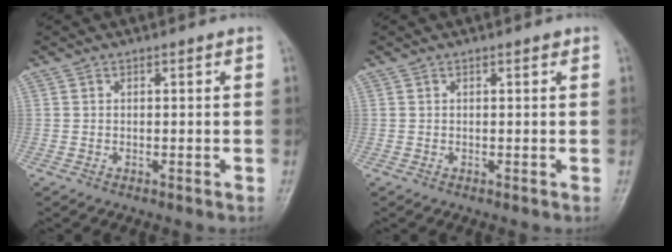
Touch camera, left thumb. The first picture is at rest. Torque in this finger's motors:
{"motor_torque": [0.13, -0.02, 0.16, -0.23, 0.01]}